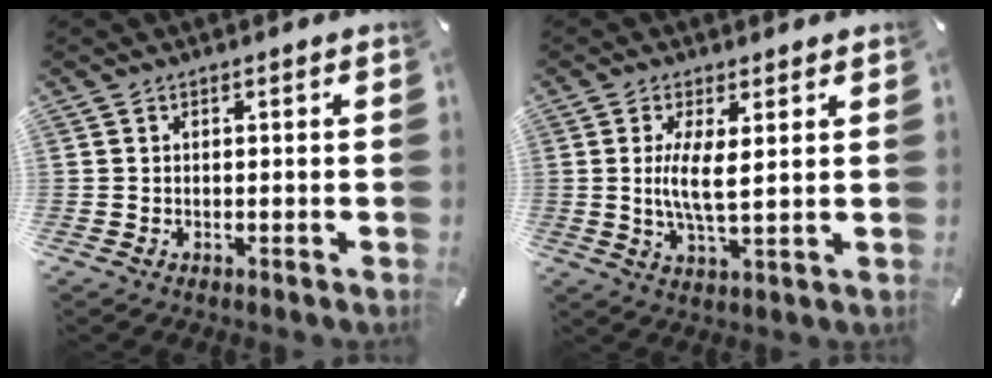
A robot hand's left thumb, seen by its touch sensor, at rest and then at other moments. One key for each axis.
{"total": 6.9, "fx": 1.4, "fy": 2.0, "fz": 6.4, "tx": -0.133, "ty": -0.010, "tz": 0.019}